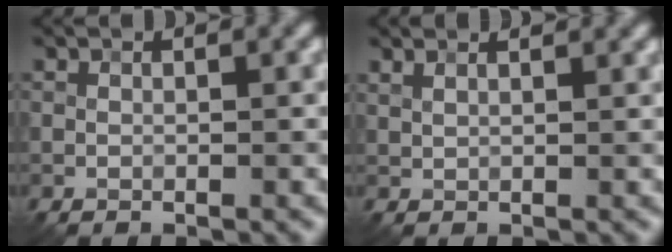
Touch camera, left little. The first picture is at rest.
{"total": 3.8, "force": [2.9, 1.5, 1.9], "torque": [-0.019, 0.029, 0.022]}